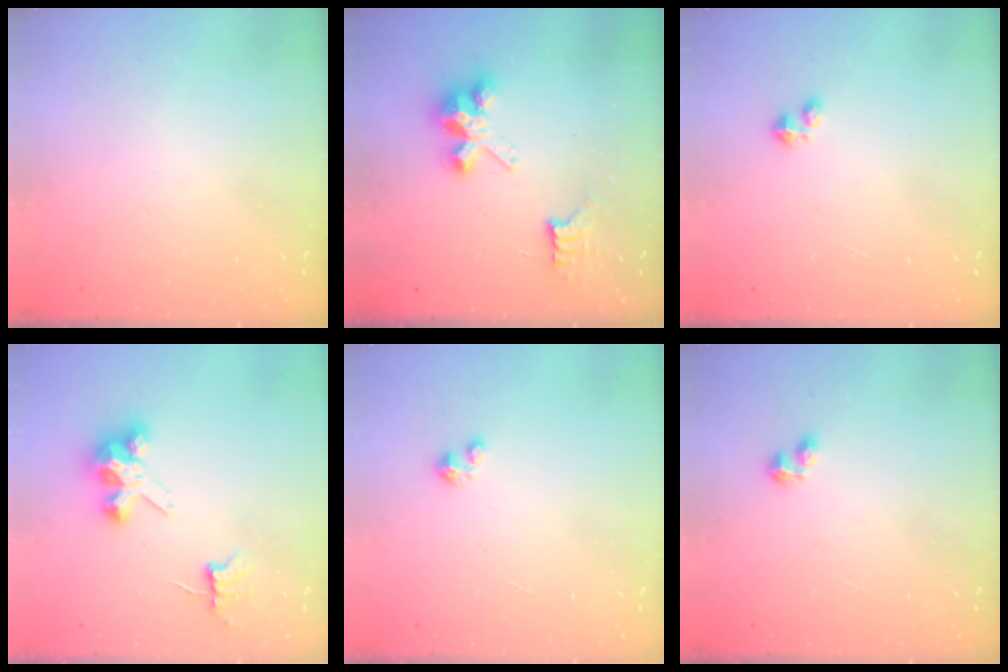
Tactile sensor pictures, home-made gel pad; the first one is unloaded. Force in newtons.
{"total": 7.9, "press": 7.9, "slide": 0.6}
{"total": 2.4, "press": 2.4, "slide": 0.3}
{"total": 6.8, "press": 6.8, "slide": 0.5}
{"total": 1.6, "press": 1.6, "slide": 0.2}
{"total": 3.1, "press": 3.1, "slide": 0.6}